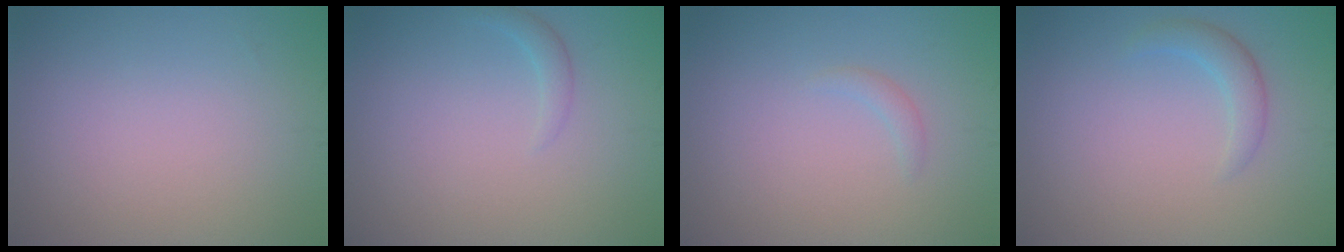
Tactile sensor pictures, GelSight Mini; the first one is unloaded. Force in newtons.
{"total": 1.0, "press": 1.0, "slide": 0.0}
{"total": 0.8, "press": 0.8, "slide": 0.1}
{"total": 1.8, "press": 1.8, "slide": 0.0}